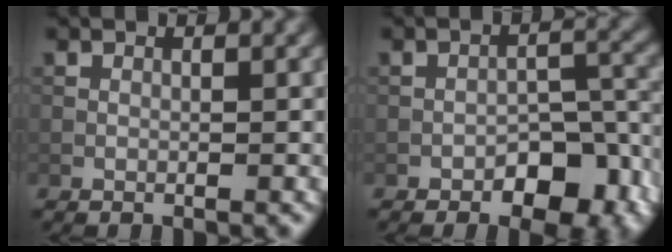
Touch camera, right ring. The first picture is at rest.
{"total": 7.6, "force": [-4.3, 3.8, 5.0], "torque": [-0.060, 0.008, -0.062]}